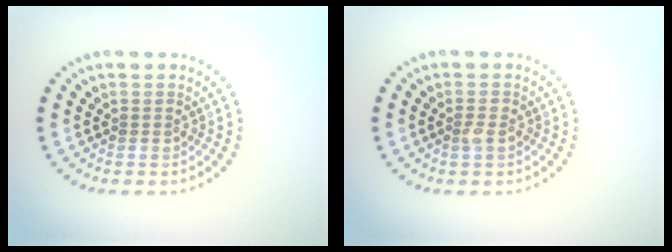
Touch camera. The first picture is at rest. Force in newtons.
{"total": 1.1, "press": 1.1, "slide": 0.0}